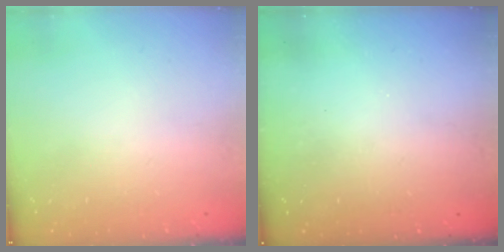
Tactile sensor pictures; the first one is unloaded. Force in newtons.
{"total": 3.2, "press": 3.2, "slide": 0.2}